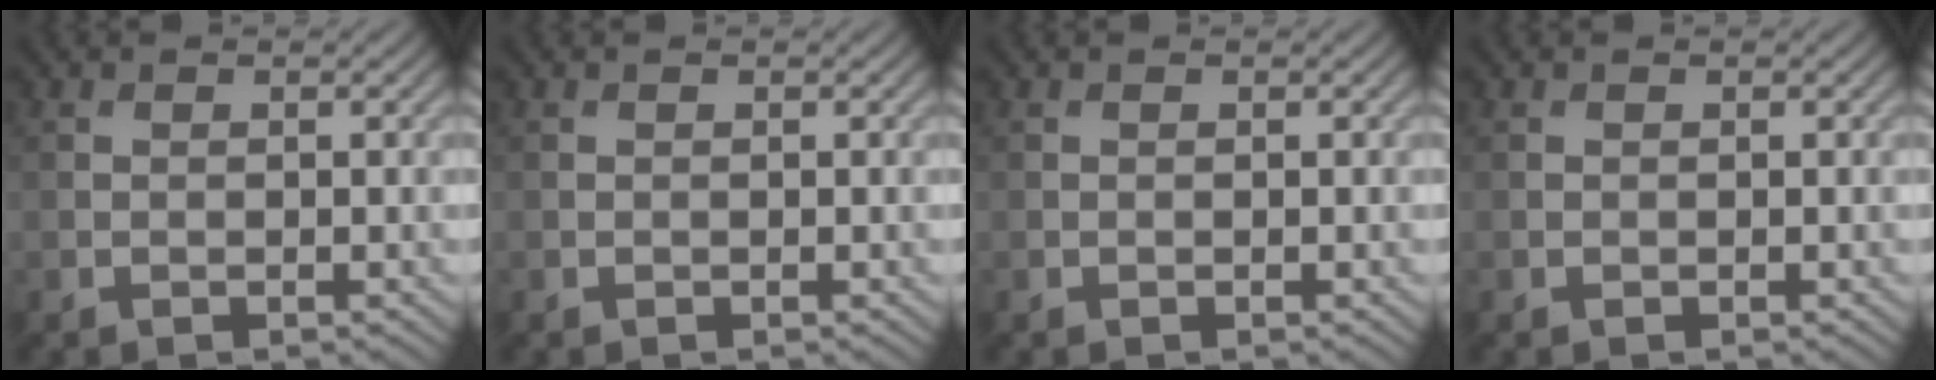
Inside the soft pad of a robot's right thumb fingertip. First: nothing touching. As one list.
[{"total": 0.0}, {"total": 0.0}, {"total": 0.0}]